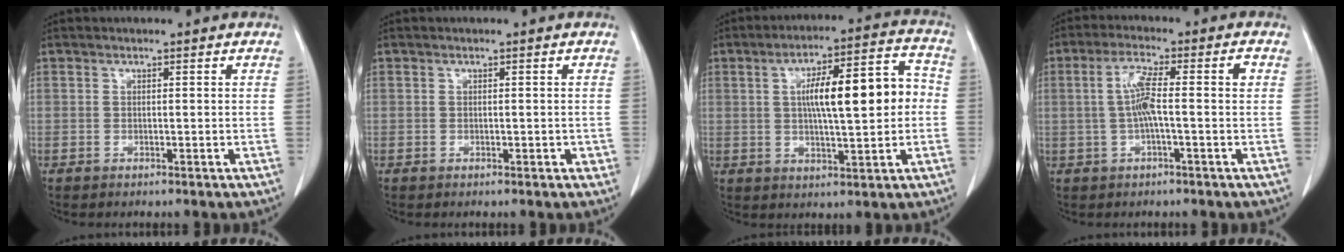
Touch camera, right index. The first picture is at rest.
{"total": 1.0, "force": [-0.2, 0.6, 0.7], "torque": [-0.006, 0.001, -0.002]}
{"total": 13.4, "force": [0.8, 2.9, 13.0], "torque": [-0.200, 0.035, 0.014]}
{"total": 6.3, "force": [-0.1, 0.6, 6.2], "torque": [-0.125, 0.020, -0.001]}